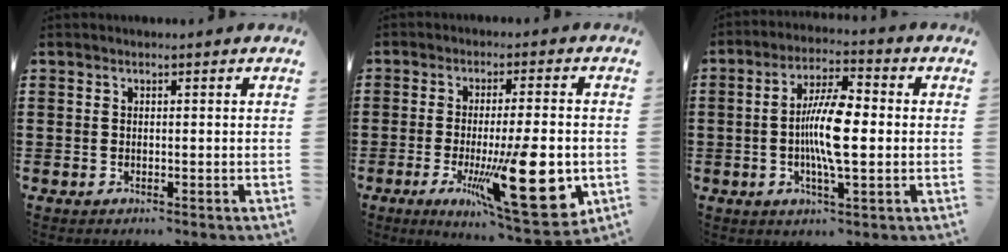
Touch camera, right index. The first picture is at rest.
{"total": 17.6, "force": [-4.3, 4.2, 16.5], "torque": [-0.254, -0.018, -0.050]}
{"total": 9.6, "force": [-0.7, 2.5, 9.2], "torque": [-0.181, -0.002, -0.017]}